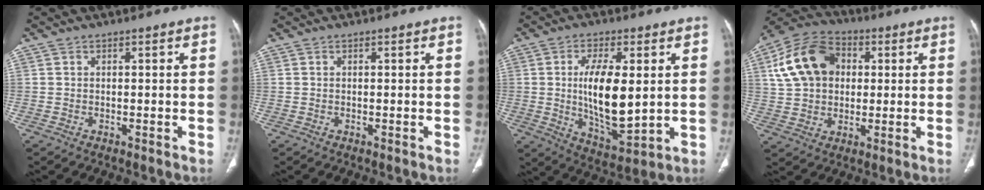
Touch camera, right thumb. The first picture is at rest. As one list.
[{"total": 0.0}, {"total": 14.1, "force": [1.1, 5.6, 12.9], "torque": [-0.219, -0.026, 0.031]}, {"total": 15.2, "force": [3.2, 11.4, 9.5], "torque": [-0.158, 0.017, 0.051]}]